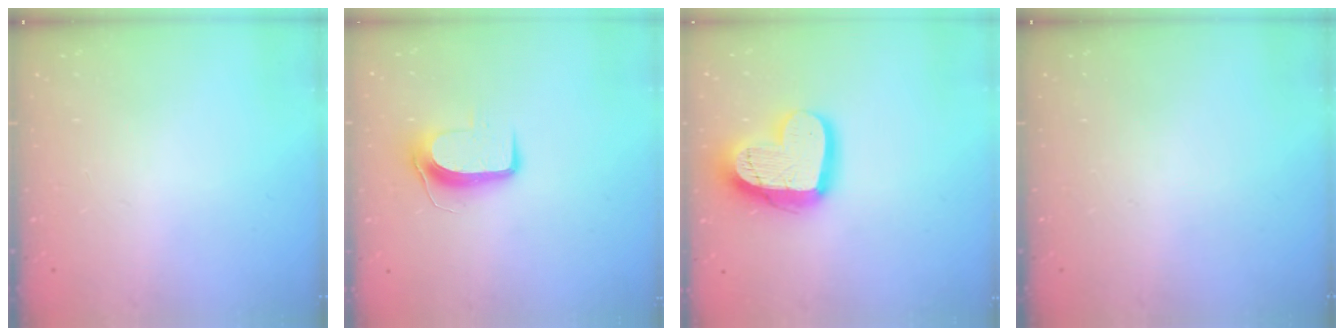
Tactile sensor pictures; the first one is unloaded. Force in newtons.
{"total": 8.7, "press": 8.6, "slide": 0.5}
{"total": 18.8, "press": 18.7, "slide": 1.8}
{"total": 0.0}